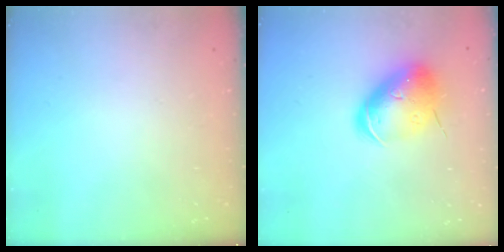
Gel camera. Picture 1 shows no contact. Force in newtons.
{"total": 13.0, "press": 12.8, "slide": 2.3}